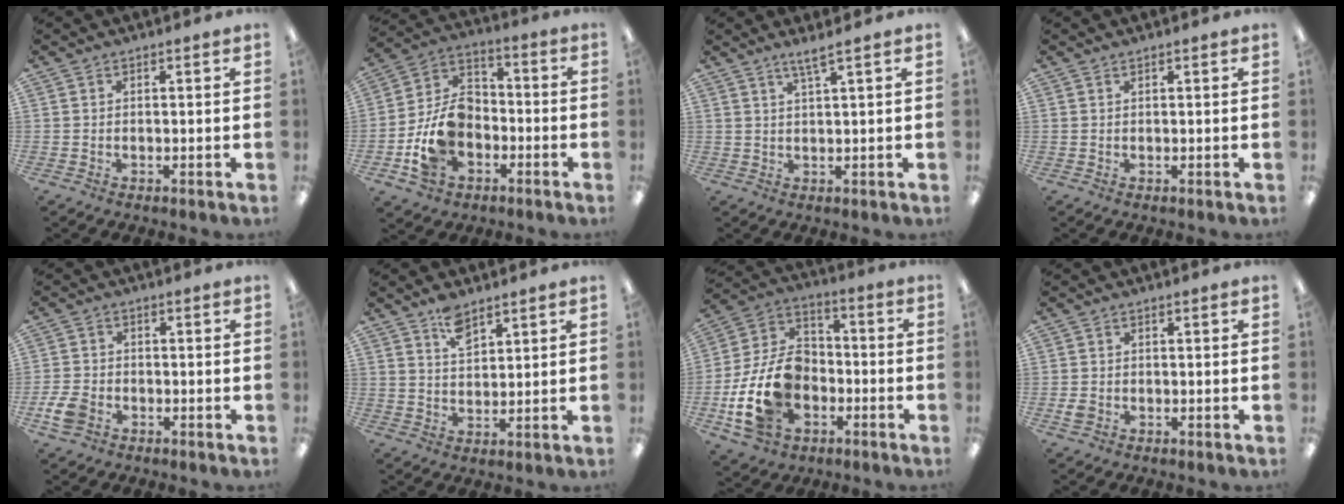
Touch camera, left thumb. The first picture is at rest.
{"total": 13.4, "force": [-3.6, 10.1, 8.1], "torque": [-0.188, 0.022, -0.063]}
{"total": 2.8, "force": [2.2, -0.2, 1.8], "torque": [-0.040, -0.004, 0.038]}
{"total": 0.6, "force": [0.6, 0.0, -0.2], "torque": [0.003, 0.003, 0.009]}
{"total": 5.0, "force": [-2.4, 3.5, 2.6], "torque": [-0.063, 0.009, -0.046]}
{"total": 5.9, "force": [4.5, 2.7, 2.6], "torque": [-0.040, -0.019, 0.079]}
{"total": 18.1, "force": [-5.1, 12.7, 11.8], "torque": [-0.245, 0.024, -0.081]}
{"total": 1.6, "force": [-0.5, 1.4, 0.7], "torque": [-0.018, 0.001, -0.011]}